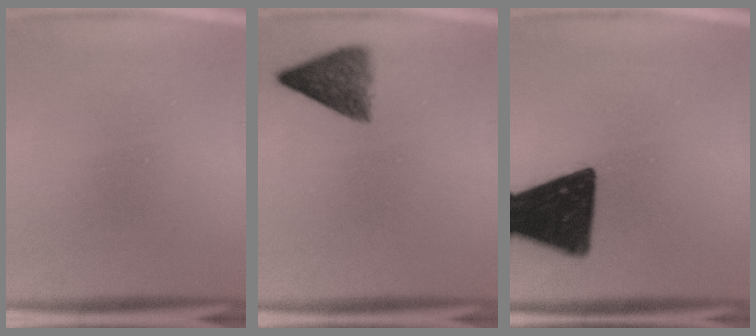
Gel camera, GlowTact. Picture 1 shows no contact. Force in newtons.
{"total": 5.9}
{"total": 17.3}